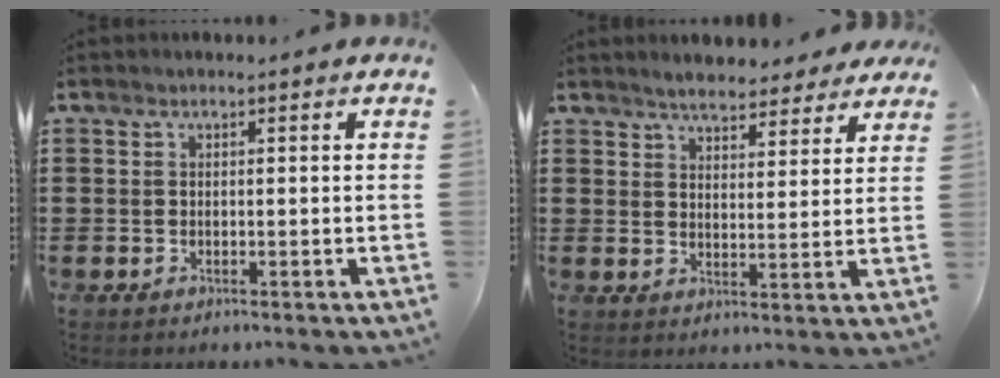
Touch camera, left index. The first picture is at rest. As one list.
[{"total": 4.4, "force": [4.2, 0.9, 1.0], "torque": [-0.035, -0.010, 0.078]}]